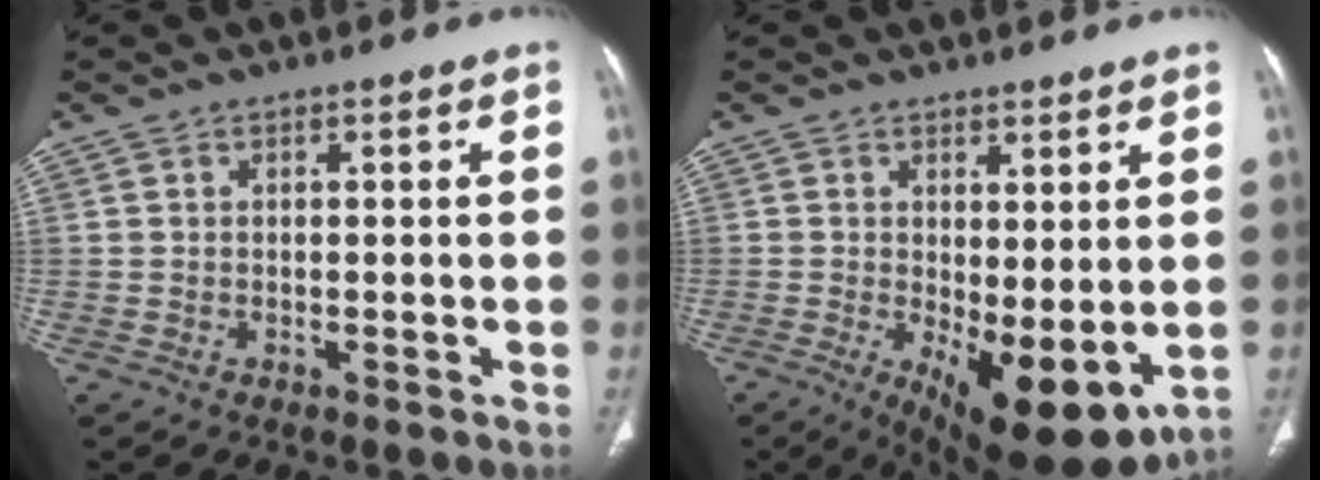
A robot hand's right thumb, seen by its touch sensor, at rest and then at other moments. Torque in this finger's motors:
{"motor_torque": [-0.44, 1.07, 0.01, -0.12, 0.24]}